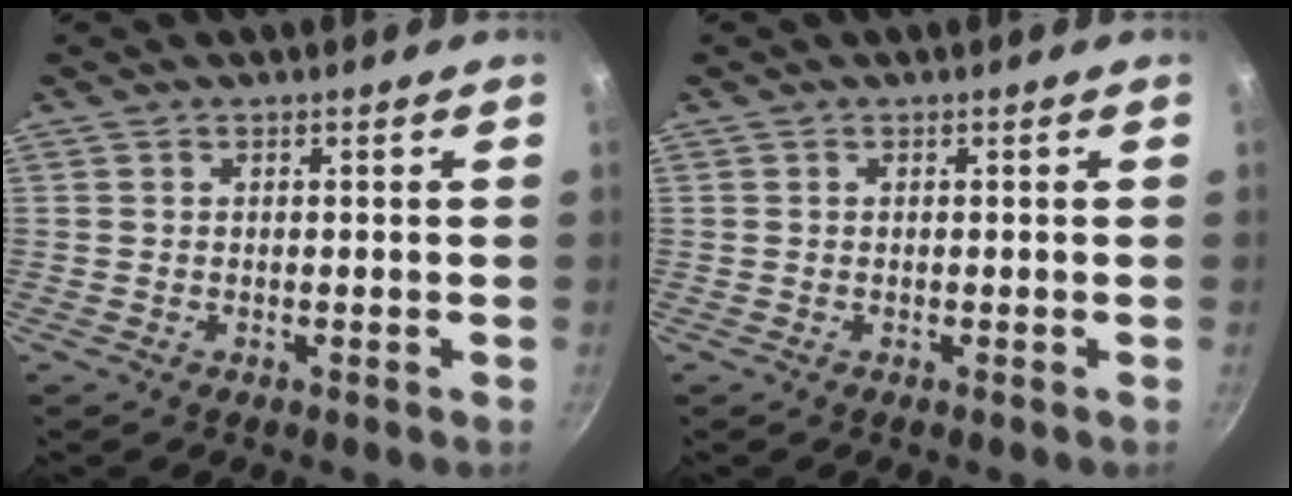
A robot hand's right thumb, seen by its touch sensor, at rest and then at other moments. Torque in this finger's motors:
{"motor_torque": [-0.04, -0.23, -0.19, 0.60, 0.03]}